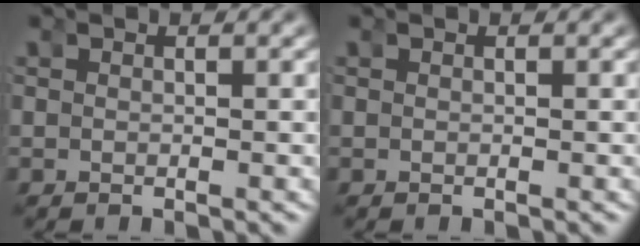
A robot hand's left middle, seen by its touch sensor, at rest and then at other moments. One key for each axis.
{"total": 0.0}